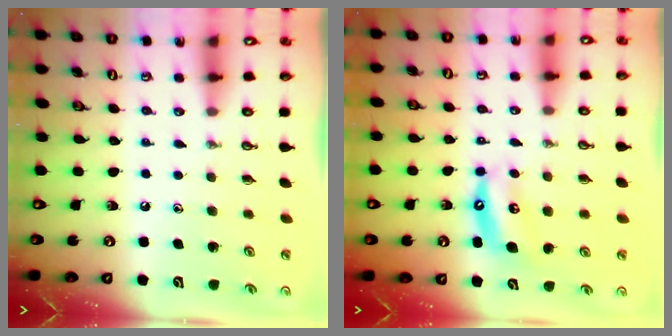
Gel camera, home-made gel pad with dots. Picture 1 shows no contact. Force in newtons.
{"total": 6.4, "press": 6.4, "slide": 0.7}